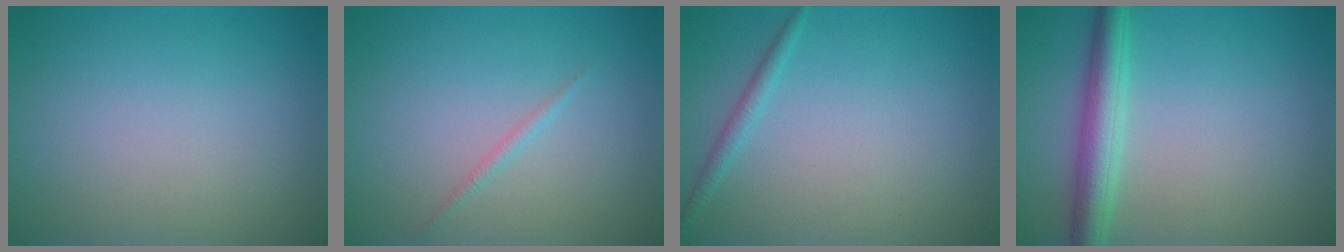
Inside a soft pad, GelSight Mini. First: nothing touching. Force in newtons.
{"total": 0.7, "press": 0.7, "slide": 0.0}
{"total": 1.2, "press": 1.2, "slide": 0.1}
{"total": 3.8, "press": 3.8, "slide": 0.1}